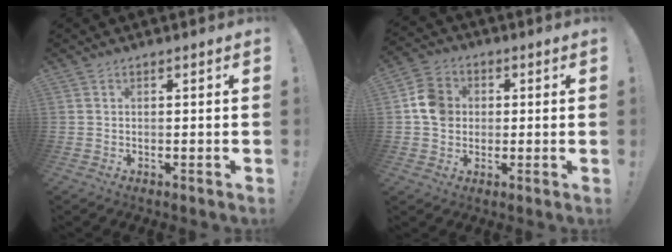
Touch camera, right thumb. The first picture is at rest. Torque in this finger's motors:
{"motor_torque": [-0.09, 0.18, 0.93, -0.12, 0.26]}